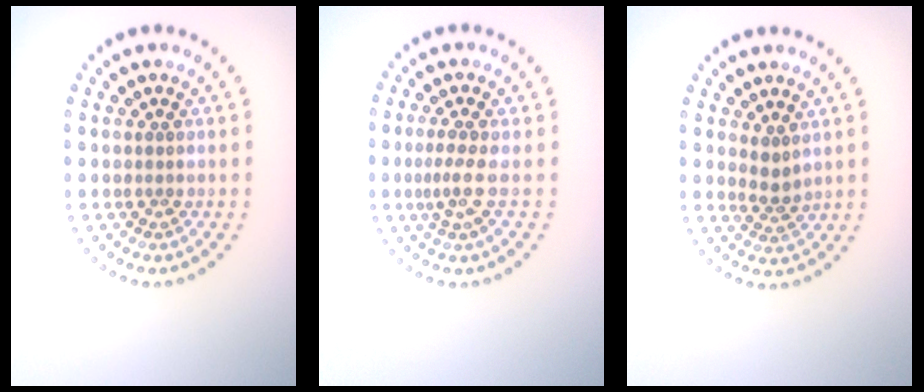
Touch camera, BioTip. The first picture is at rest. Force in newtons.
{"total": 2.1, "press": 1.4, "slide": 1.6}
{"total": 1.6, "press": 1.2, "slide": 1.0}